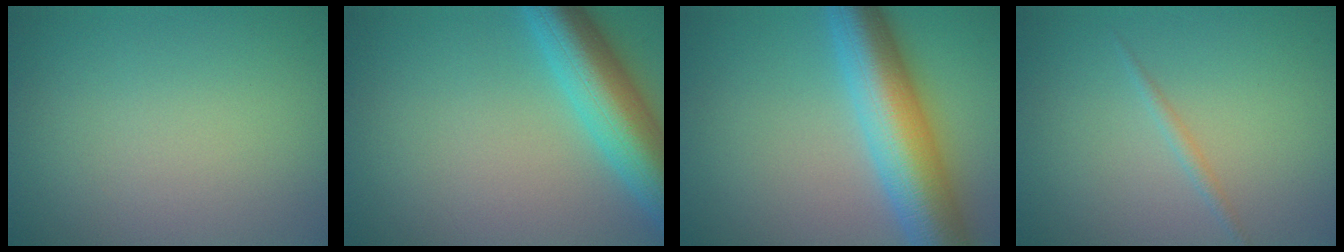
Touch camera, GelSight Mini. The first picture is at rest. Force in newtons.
{"total": 8.0, "press": 8.0, "slide": 0.4}
{"total": 9.3, "press": 9.3, "slide": 0.1}
{"total": 0.9, "press": 0.9, "slide": 0.1}